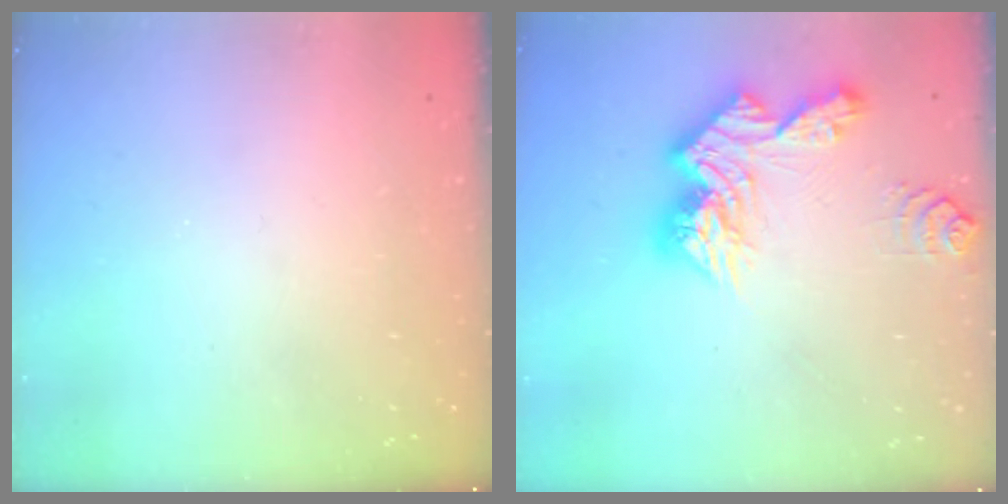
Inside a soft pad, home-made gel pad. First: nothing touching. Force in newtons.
{"total": 15.6, "press": 15.5, "slide": 1.3}